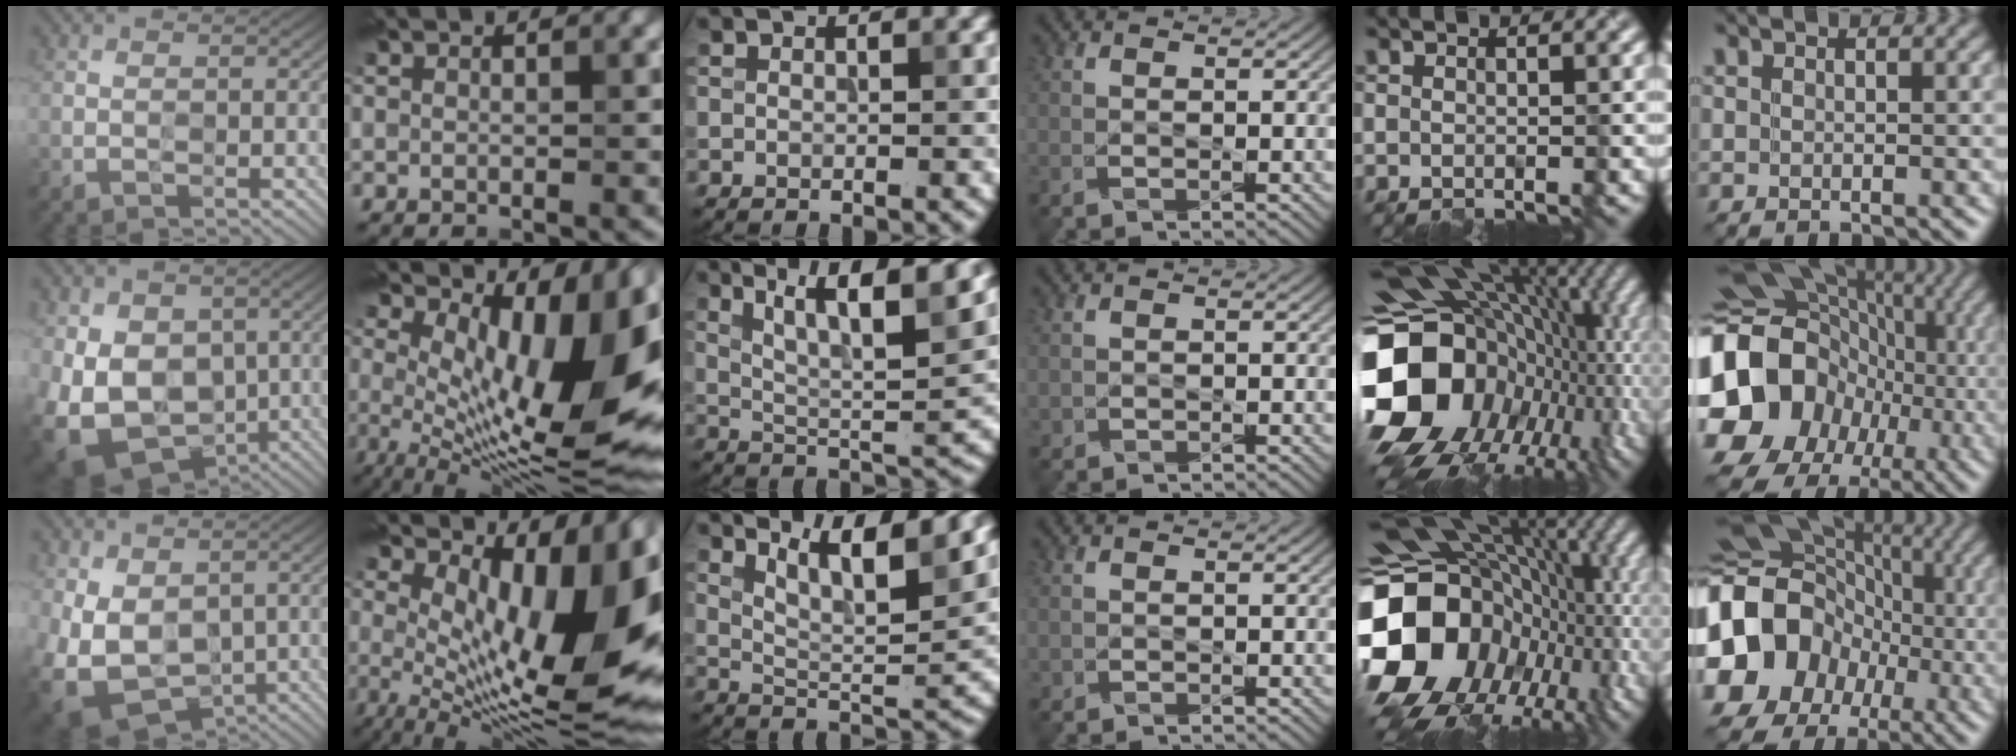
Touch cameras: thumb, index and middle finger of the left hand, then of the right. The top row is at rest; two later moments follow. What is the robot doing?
{"motion": "wipe", "object": "plastic plate"}